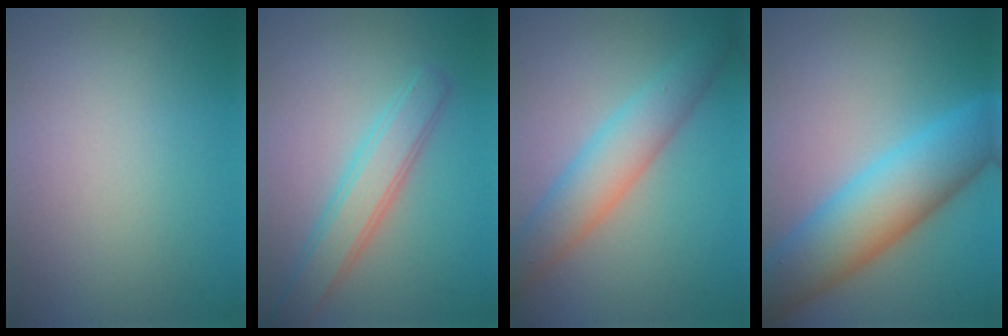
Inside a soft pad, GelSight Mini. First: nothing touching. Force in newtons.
{"total": 3.7, "press": 3.7, "slide": 0.1}
{"total": 4.7, "press": 4.7, "slide": 0.1}
{"total": 8.5, "press": 8.5, "slide": 0.1}